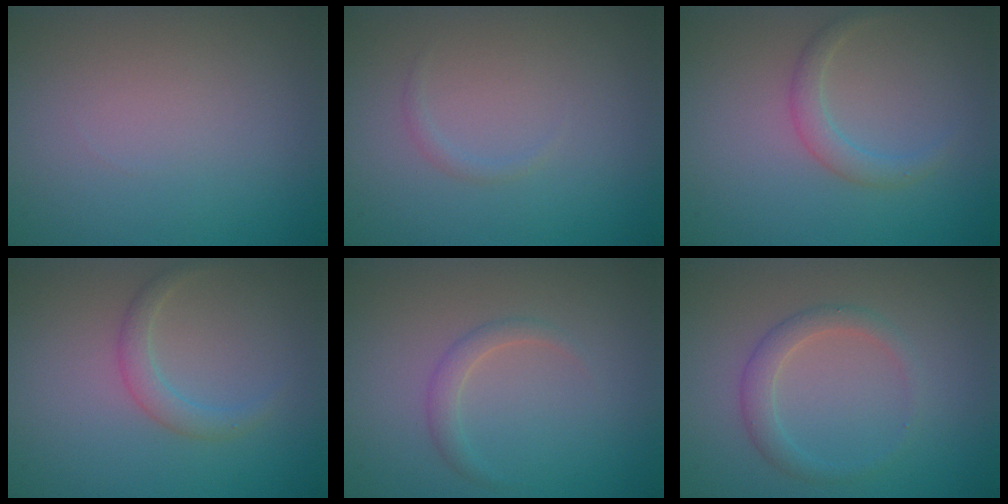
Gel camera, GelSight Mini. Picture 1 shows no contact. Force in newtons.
{"total": 0.5, "press": 0.5, "slide": 0.0}
{"total": 1.7, "press": 1.7, "slide": 0.1}
{"total": 1.7, "press": 1.7, "slide": 0.1}
{"total": 1.3, "press": 1.2, "slide": 0.1}
{"total": 1.5, "press": 1.5, "slide": 0.0}